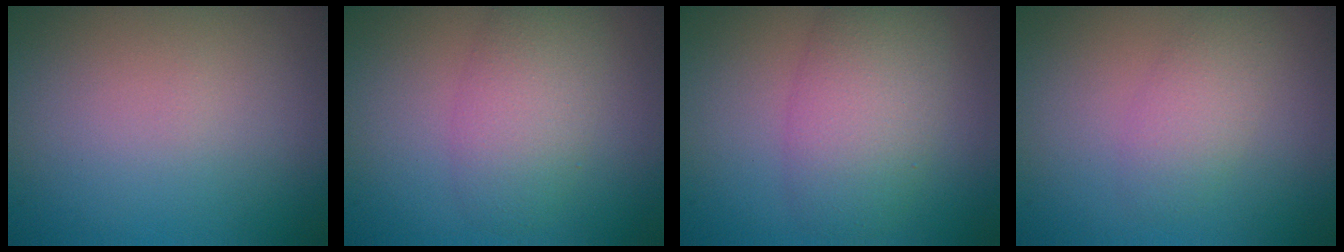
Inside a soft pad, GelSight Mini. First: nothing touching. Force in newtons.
{"total": 3.9, "press": 3.9, "slide": 0.1}
{"total": 5.4, "press": 5.4, "slide": 0.2}
{"total": 2.2, "press": 2.2, "slide": 0.0}